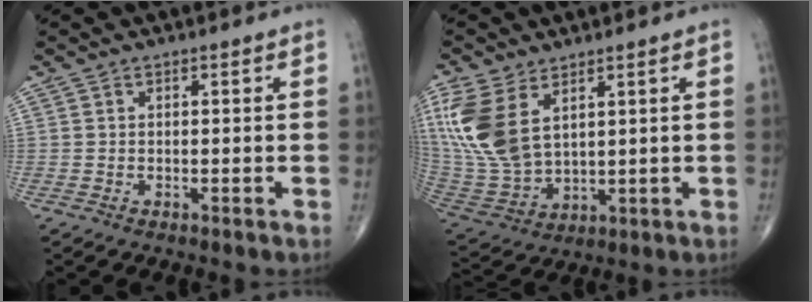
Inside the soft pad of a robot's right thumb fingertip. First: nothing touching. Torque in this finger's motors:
{"motor_torque": [-0.51, 1.14, 1.22, 0.62, 0.35]}